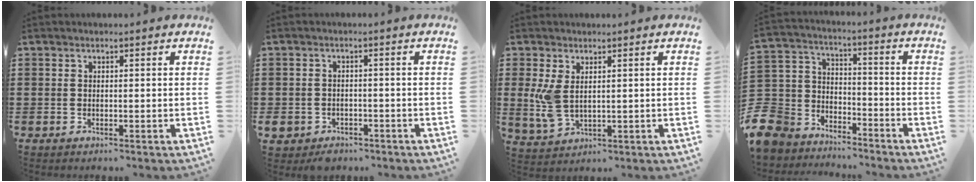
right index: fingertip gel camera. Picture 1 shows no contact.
{"total": 2.4, "force": [-1.8, 1.4, 0.4], "torque": [-0.019, -0.001, -0.041]}
{"total": 5.0, "force": [1.1, 2.5, 4.2], "torque": [-0.105, -0.004, 0.017]}
{"total": 8.4, "force": [-5.9, 5.8, 1.1], "torque": [-0.074, 0.009, -0.122]}